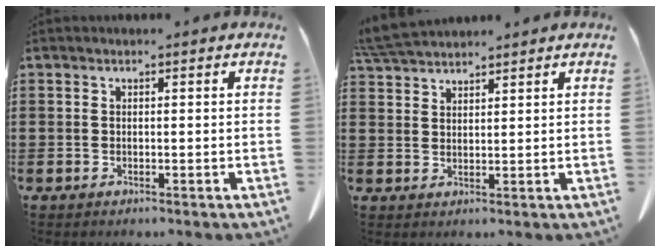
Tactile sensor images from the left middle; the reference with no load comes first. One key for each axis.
{"total": 4.9, "fx": 4.7, "fy": 0.5, "fz": 1.4, "tx": -0.042, "ty": -0.011, "tz": 0.091}